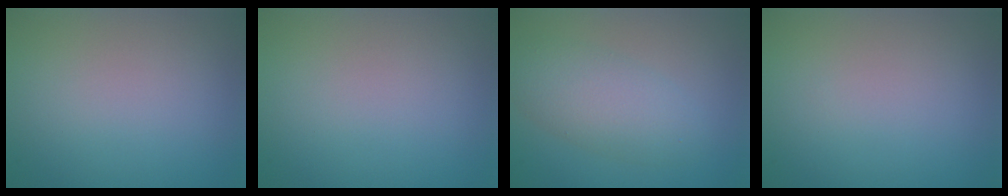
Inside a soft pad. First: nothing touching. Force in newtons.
{"total": 0.0}
{"total": 4.6, "press": 4.5, "slide": 0.3}
{"total": 0.0}